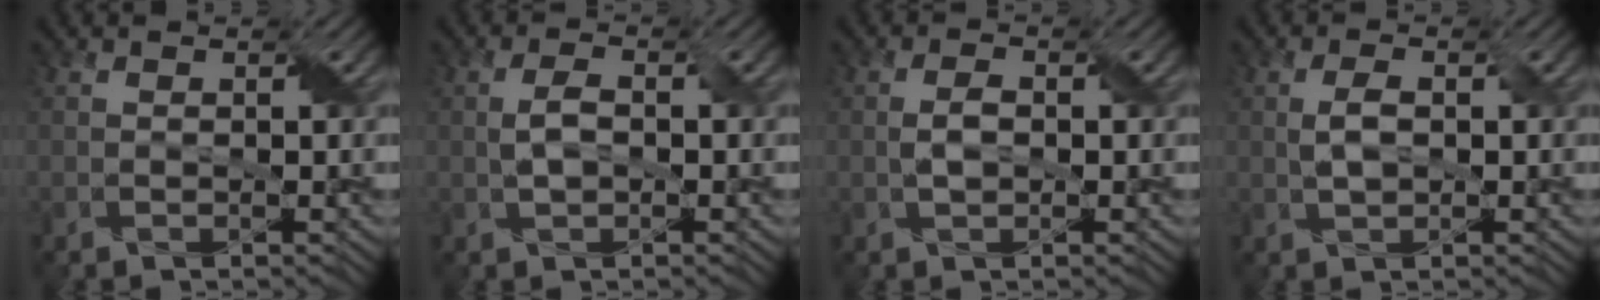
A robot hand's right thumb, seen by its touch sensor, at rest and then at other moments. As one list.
[{"total": 2.7, "force": [-0.2, 1.4, 2.3], "torque": [-0.051, 0.005, -0.004]}, {"total": 2.2, "force": [-0.2, 1.3, 1.8], "torque": [-0.038, 0.002, -0.003]}, {"total": 2.6, "force": [0.1, 1.3, 2.3], "torque": [-0.050, 0.003, 0.001]}]